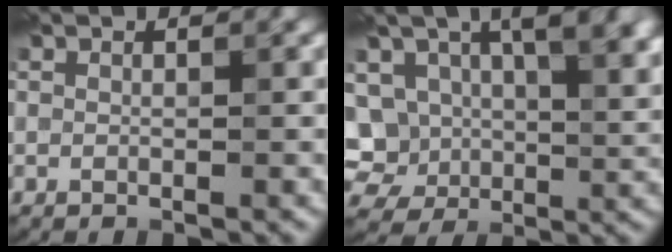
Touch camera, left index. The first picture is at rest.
{"total": 13.1, "force": [3.7, 9.0, 8.8], "torque": [-0.149, 0.009, 0.065]}